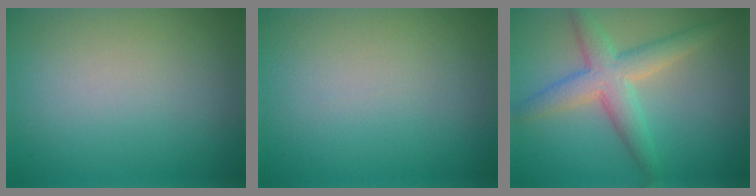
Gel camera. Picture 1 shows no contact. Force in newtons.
{"total": 0.0}
{"total": 4.7, "press": 4.7, "slide": 0.1}